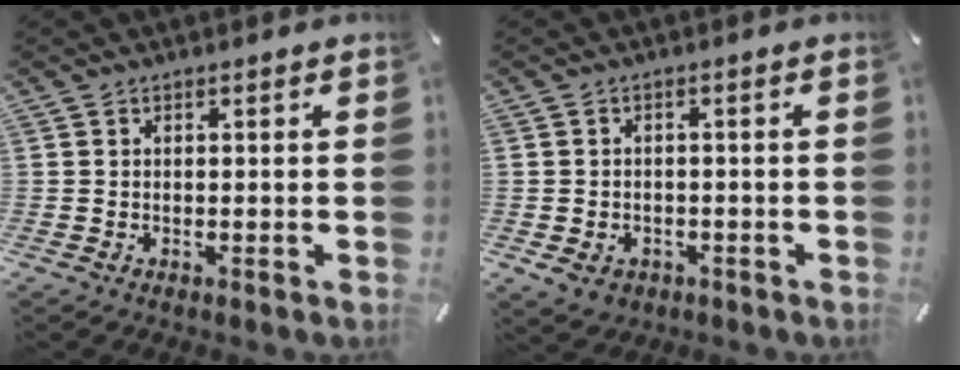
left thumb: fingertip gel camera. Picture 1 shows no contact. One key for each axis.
{"total": 4.1, "fx": -1.9, "fy": 3.3, "fz": 1.6, "tx": -0.023, "ty": 0.006, "tz": -0.035}